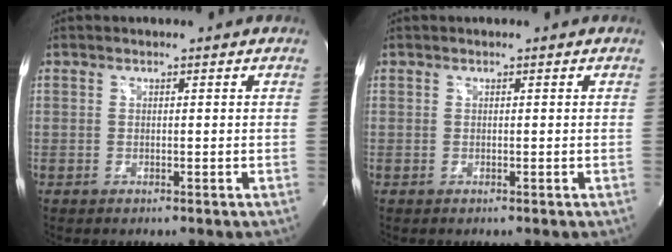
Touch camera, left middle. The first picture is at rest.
{"total": 0.0}